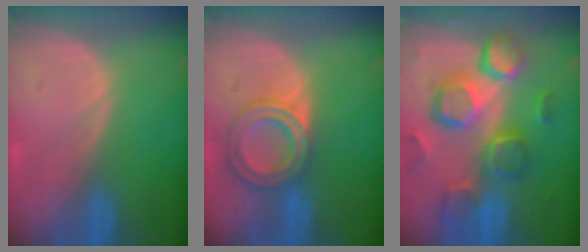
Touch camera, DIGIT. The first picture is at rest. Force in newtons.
{"total": 6.9, "press": 6.1, "slide": 3.1}
{"total": 12.3, "press": 10.7, "slide": 6.1}